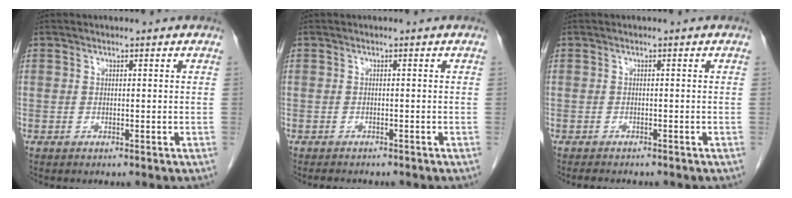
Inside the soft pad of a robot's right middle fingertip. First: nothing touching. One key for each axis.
{"total": 2.9, "fx": -2.5, "fy": 0.9, "fz": 1.1, "tx": -0.020, "ty": -0.006, "tz": -0.029}
{"total": 3.1, "fx": -2.6, "fy": 0.9, "fz": 1.3, "tx": -0.024, "ty": -0.007, "tz": -0.031}